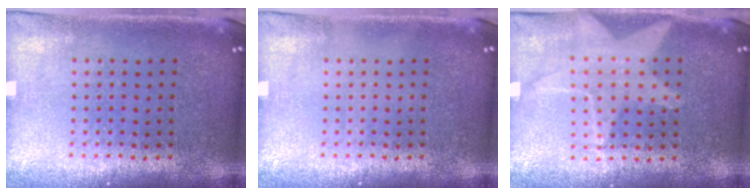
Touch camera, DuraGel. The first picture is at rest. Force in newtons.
{"total": 0.0}
{"total": 0.9, "press": 0.9, "slide": 0.0}